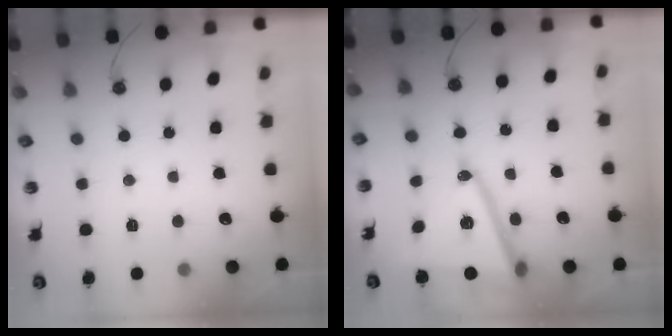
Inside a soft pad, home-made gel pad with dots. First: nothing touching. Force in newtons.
{"total": 17.3, "press": 17.1, "slide": 2.9}